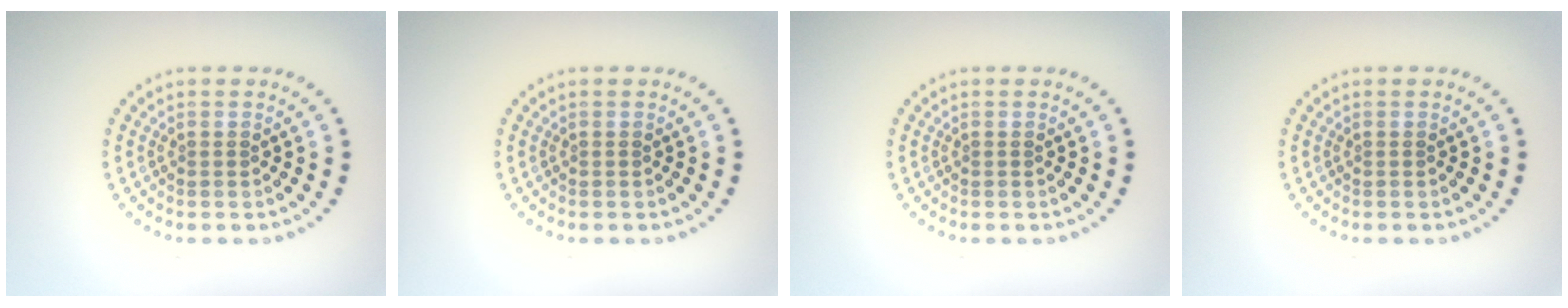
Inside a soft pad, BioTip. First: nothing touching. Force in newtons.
{"total": 0.0}
{"total": 0.0}
{"total": 0.0}